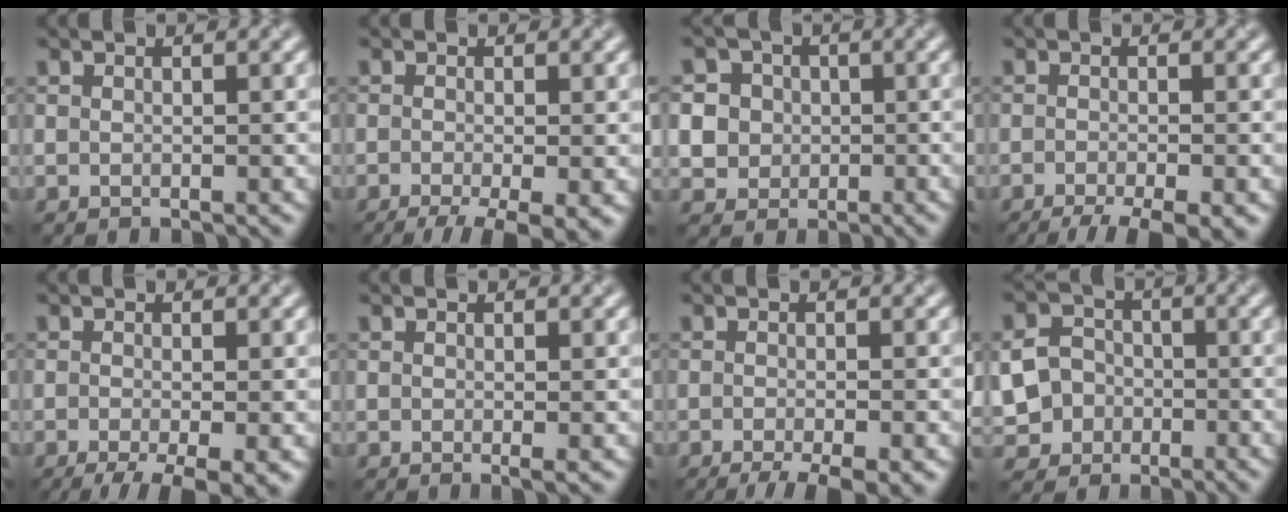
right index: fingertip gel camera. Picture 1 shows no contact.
{"total": 6.1, "force": [-3.5, 1.5, 4.7], "torque": [-0.070, -0.012, -0.053]}
{"total": 7.3, "force": [0.2, 6.9, 2.2], "torque": [-0.049, 0.023, -0.009]}
{"total": 5.8, "force": [-4.0, 1.2, 4.0], "torque": [-0.055, -0.017, -0.061]}
{"total": 6.2, "force": [-3.4, 1.6, 4.9], "torque": [-0.073, -0.012, -0.053]}
{"total": 0.8, "force": [-0.1, 0.1, 0.8], "torque": [-0.012, -0.006, -0.003]}
{"total": 5.2, "force": [-3.4, 1.1, 3.8], "torque": [-0.047, -0.009, -0.053]}
{"total": 8.1, "force": [-2.7, 7.2, 2.3], "torque": [-0.046, -0.016, -0.068]}